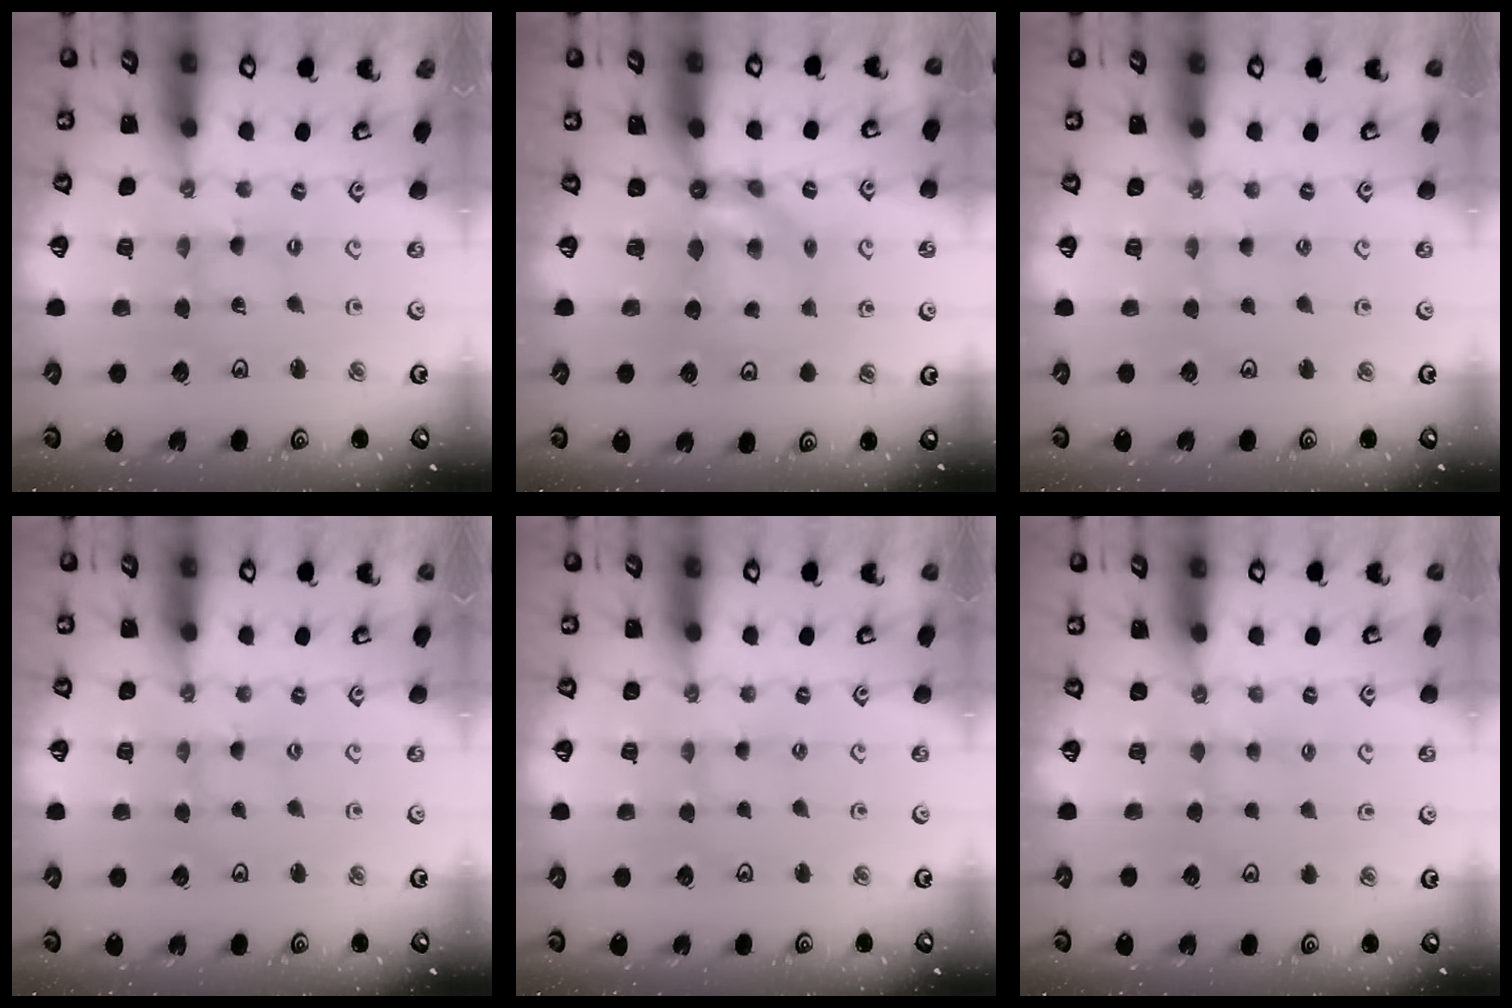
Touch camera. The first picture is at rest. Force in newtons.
{"total": 6.5, "press": 6.5, "slide": 0.4}
{"total": 2.1, "press": 2.1, "slide": 0.2}
{"total": 0.0}
{"total": 2.1, "press": 2.1, "slide": 0.2}
{"total": 3.2, "press": 3.1, "slide": 0.6}